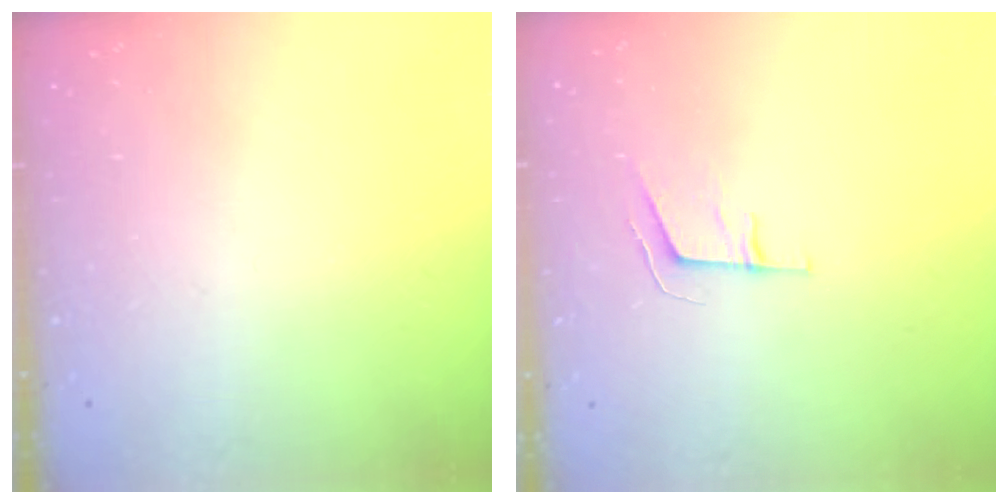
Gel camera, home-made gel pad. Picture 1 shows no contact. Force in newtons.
{"total": 6.1, "press": 5.5, "slide": 2.7}